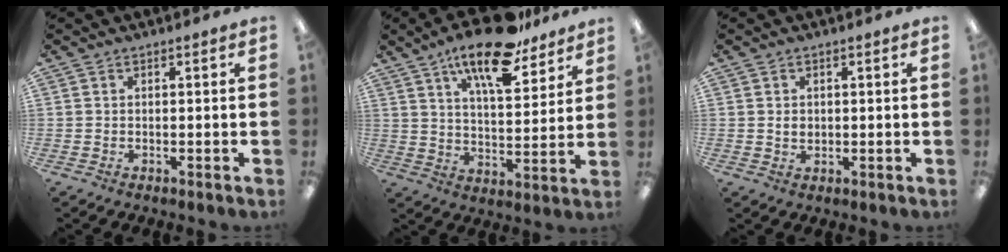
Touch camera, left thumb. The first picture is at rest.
{"total": 16.2, "force": [12.1, 5.2, 9.5], "torque": [-0.153, -0.066, 0.201]}
{"total": 1.6, "force": [0.4, 1.3, 0.7], "torque": [-0.017, 0.004, 0.007]}